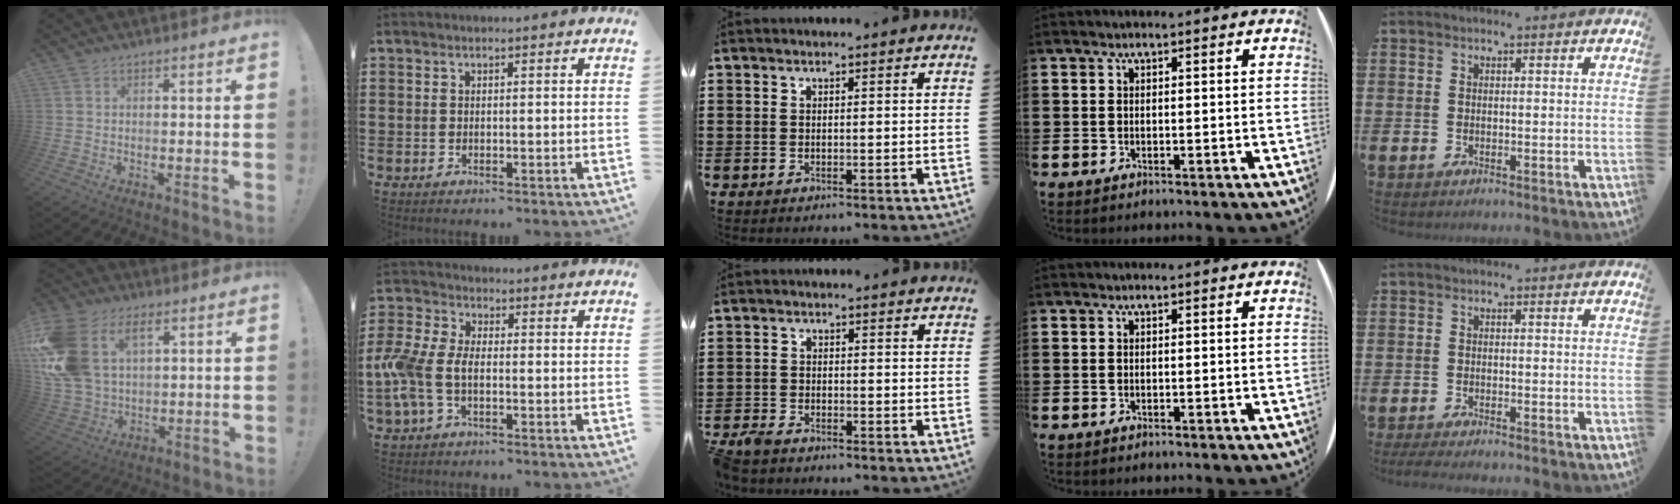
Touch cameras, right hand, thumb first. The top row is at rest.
{"thumb": {"total": 18.7, "force": [6.7, 12.8, 11.9], "torque": [-0.247, -0.023, 0.127]}, "index": {"total": 6.8, "force": [-1.8, 3.8, 5.4], "torque": [-0.150, -0.010, -0.044]}, "middle": {"total": 2.3, "force": [-2.2, 0.4, 0.5], "torque": [-0.033, -0.004, -0.053]}, "little": {"total": 1.2, "force": [-0.9, 0.1, 0.8], "torque": [-0.013, -0.003, -0.017]}}